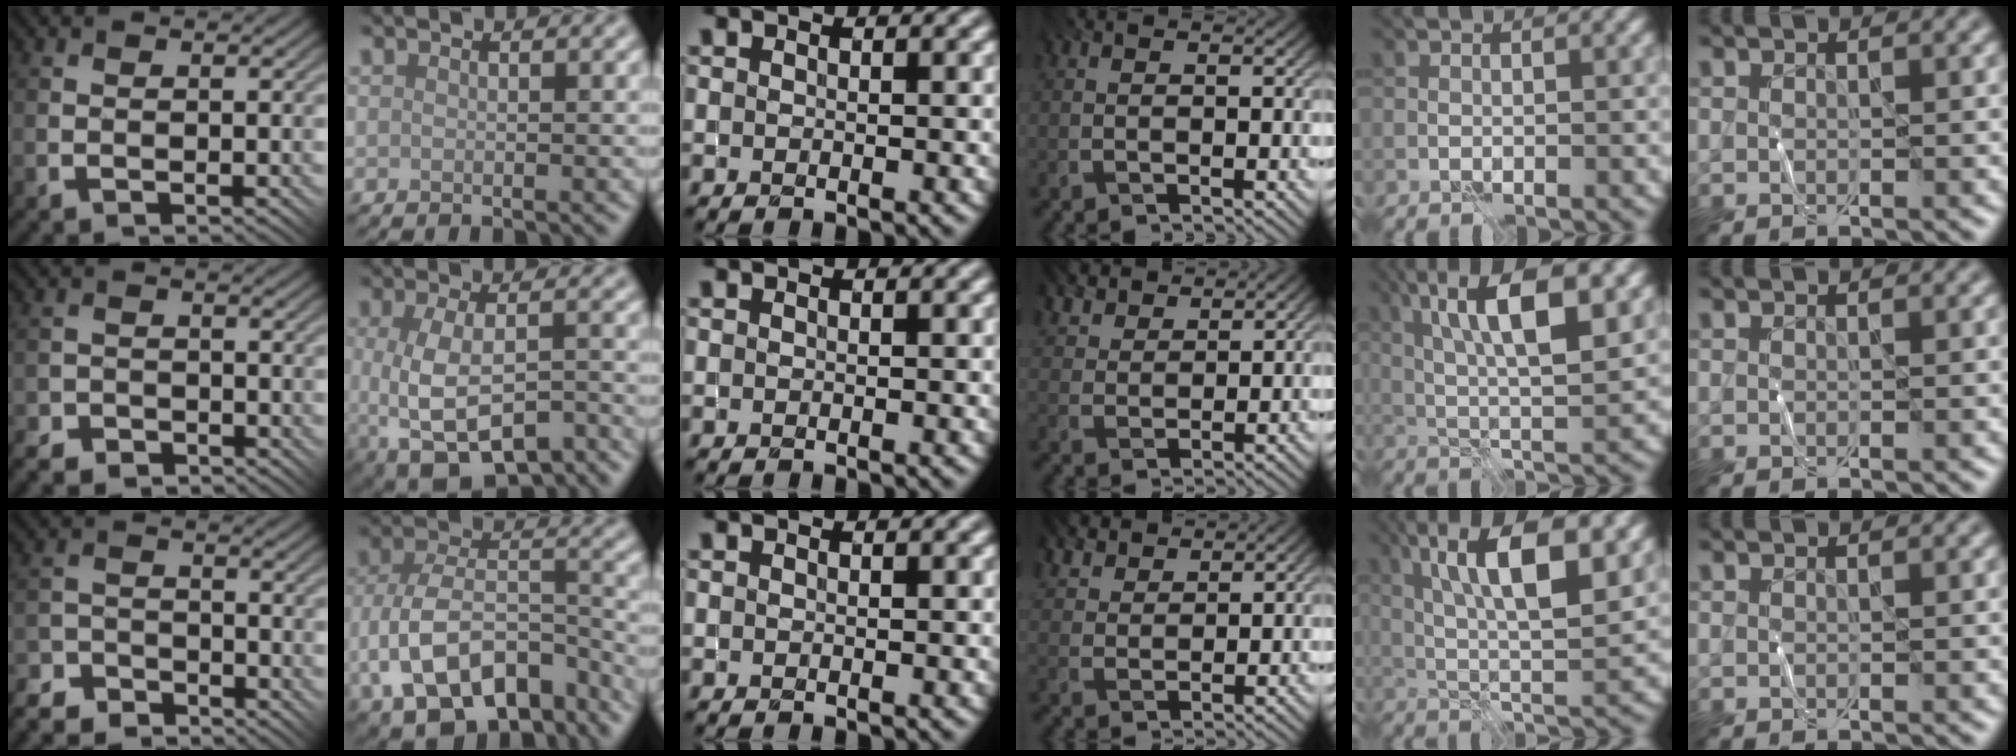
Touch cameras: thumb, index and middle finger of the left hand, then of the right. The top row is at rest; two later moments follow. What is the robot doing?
{"motion": "fold", "object": "shorts"}